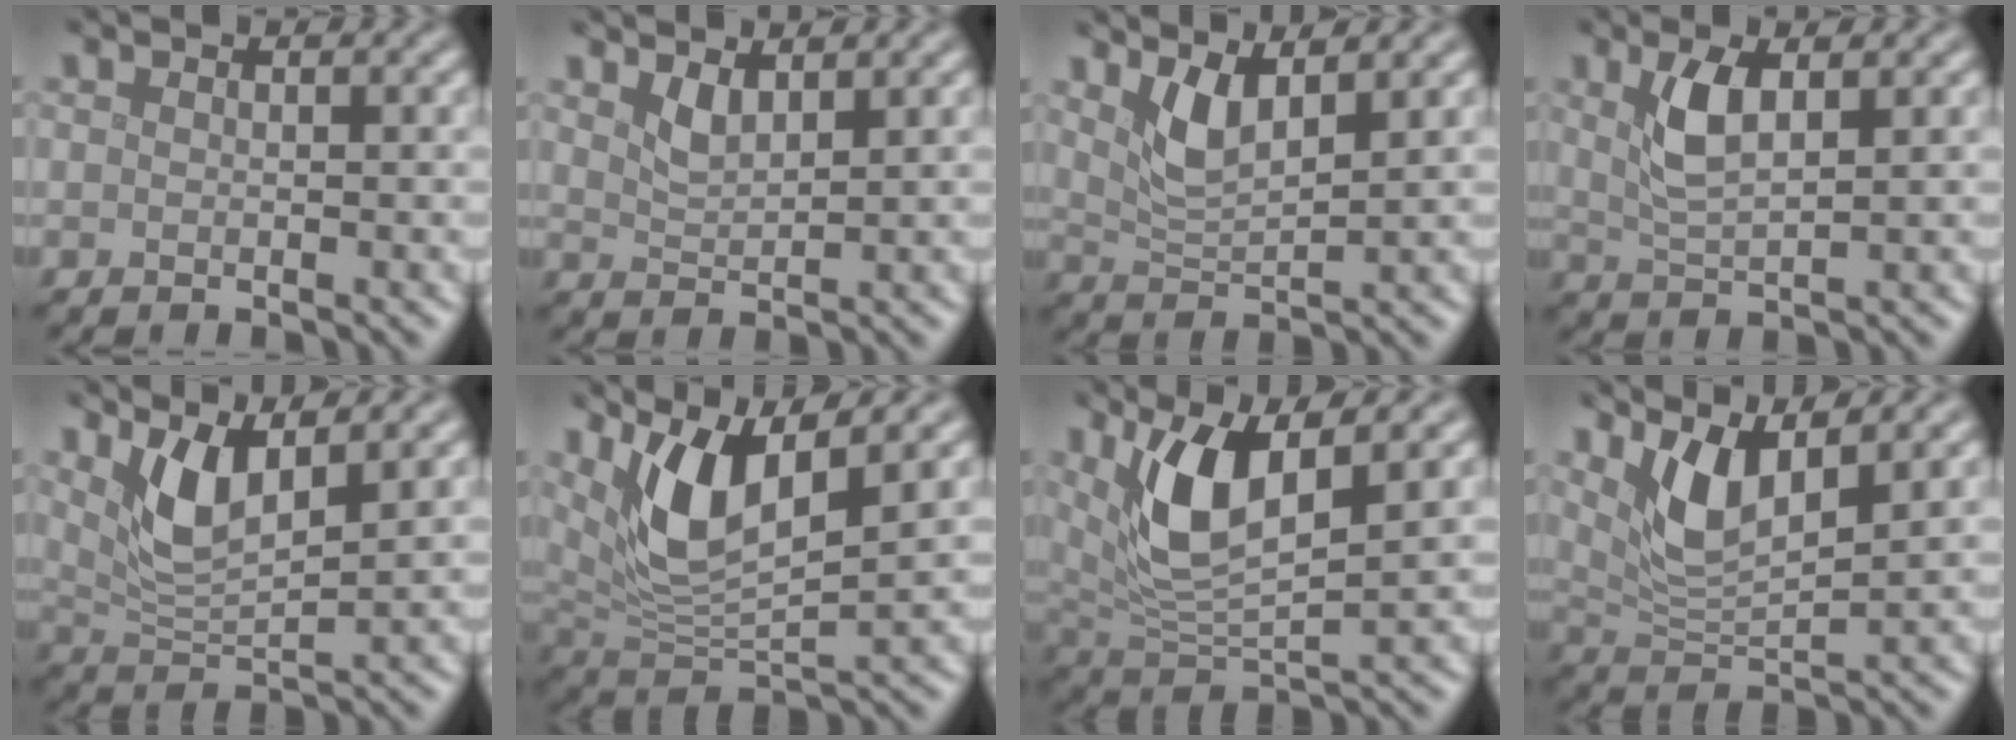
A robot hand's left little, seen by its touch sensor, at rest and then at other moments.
{"total": 1.8, "force": [1.4, 0.5, 1.1], "torque": [-0.025, -0.006, 0.031]}
{"total": 3.2, "force": [2.0, 0.8, 2.4], "torque": [-0.053, -0.011, 0.046]}
{"total": 3.5, "force": [1.4, 1.2, 3.0], "torque": [-0.065, -0.001, 0.030]}
{"total": 4.1, "force": [2.2, 1.2, 3.3], "torque": [-0.075, -0.010, 0.049]}
{"total": 6.7, "force": [3.3, 2.1, 5.4], "torque": [-0.112, -0.010, 0.065]}
{"total": 6.5, "force": [2.6, 2.3, 5.5], "torque": [-0.120, -0.008, 0.053]}
{"total": 4.5, "force": [2.5, 1.3, 3.5], "torque": [-0.077, -0.009, 0.054]}